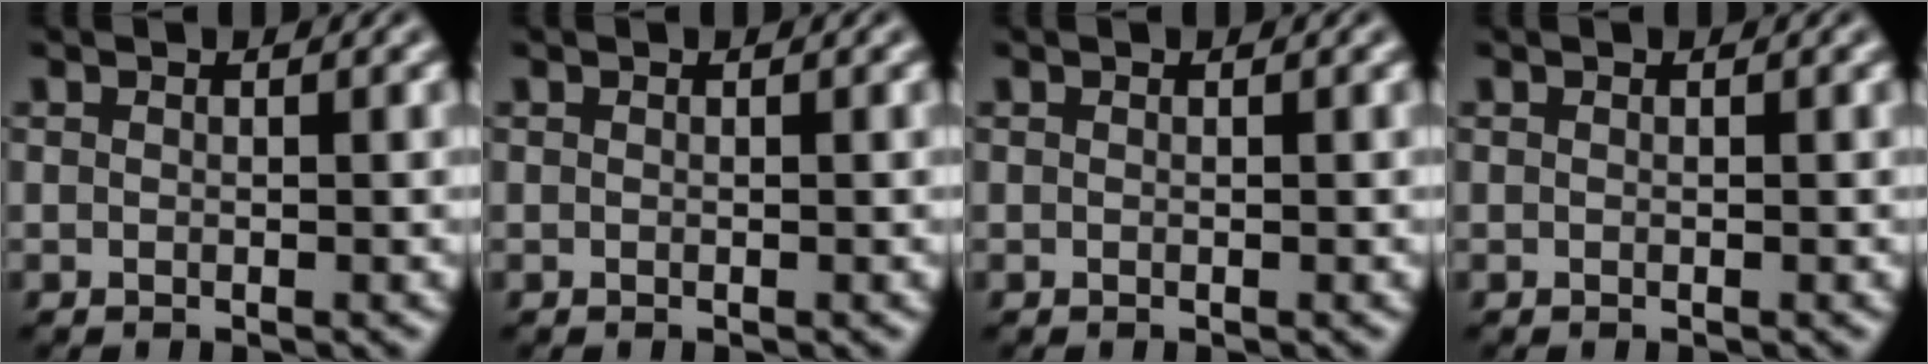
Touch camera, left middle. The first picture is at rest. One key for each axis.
{"total": 0.0}
{"total": 0.0}
{"total": 0.0}